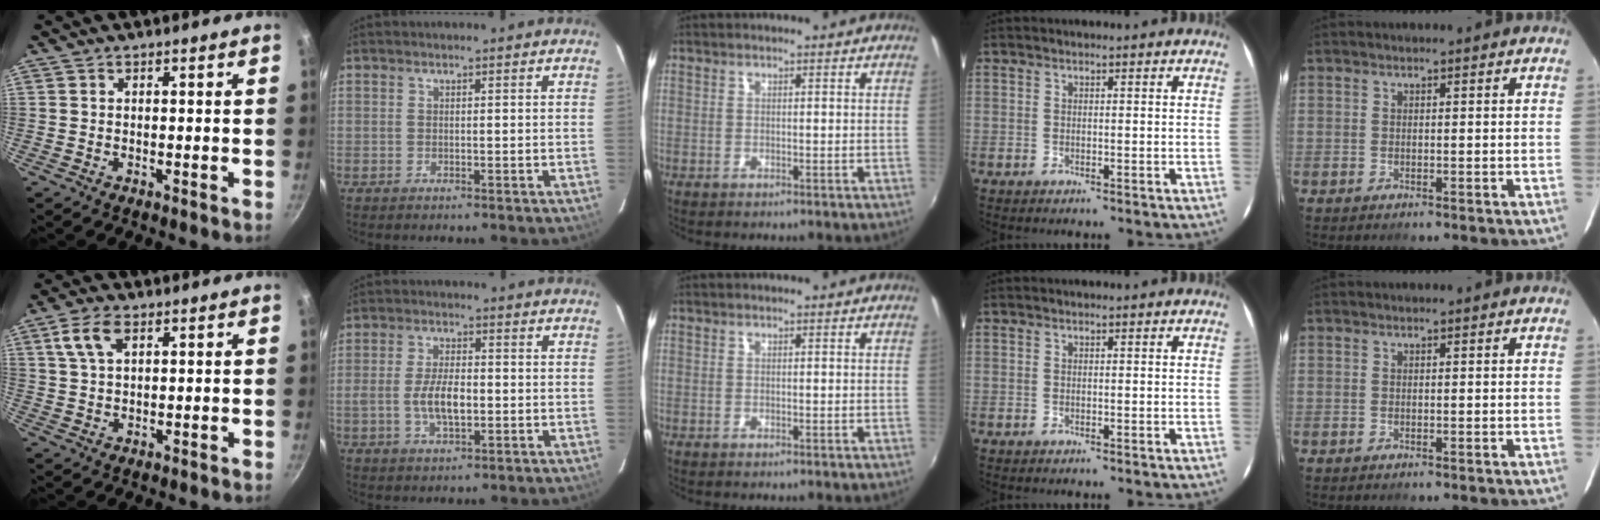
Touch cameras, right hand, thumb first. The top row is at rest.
{"thumb": {"total": 6.0, "force": [2.5, 3.2, 4.4], "torque": [-0.079, 0.005, 0.049]}, "index": {"total": 6.9, "force": [-1.3, 3.0, 6.1], "torque": [-0.121, 0.000, -0.021]}}